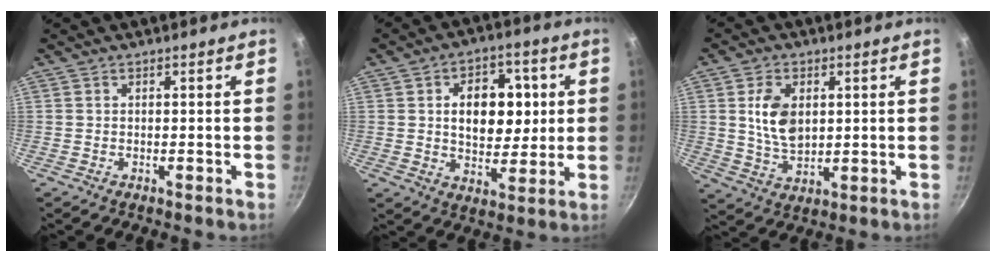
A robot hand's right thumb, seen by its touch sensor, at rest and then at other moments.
{"total": 13.0, "force": [2.2, 8.6, 9.5], "torque": [-0.089, -0.001, 0.035]}
{"total": 9.4, "force": [2.2, 6.0, 6.9], "torque": [-0.110, -0.017, 0.050]}